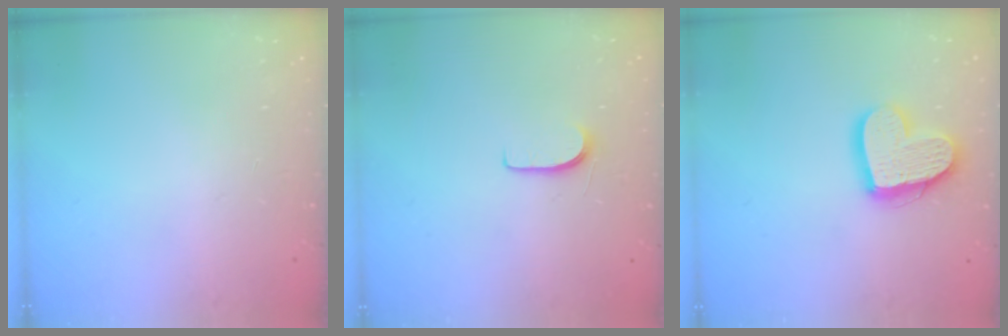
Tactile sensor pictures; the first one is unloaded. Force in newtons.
{"total": 5.1, "press": 5.1, "slide": 0.6}
{"total": 16.4, "press": 16.4, "slide": 1.5}